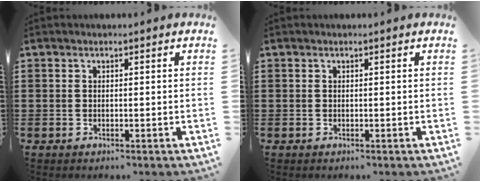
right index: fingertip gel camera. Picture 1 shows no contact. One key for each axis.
{"total": 0.0}